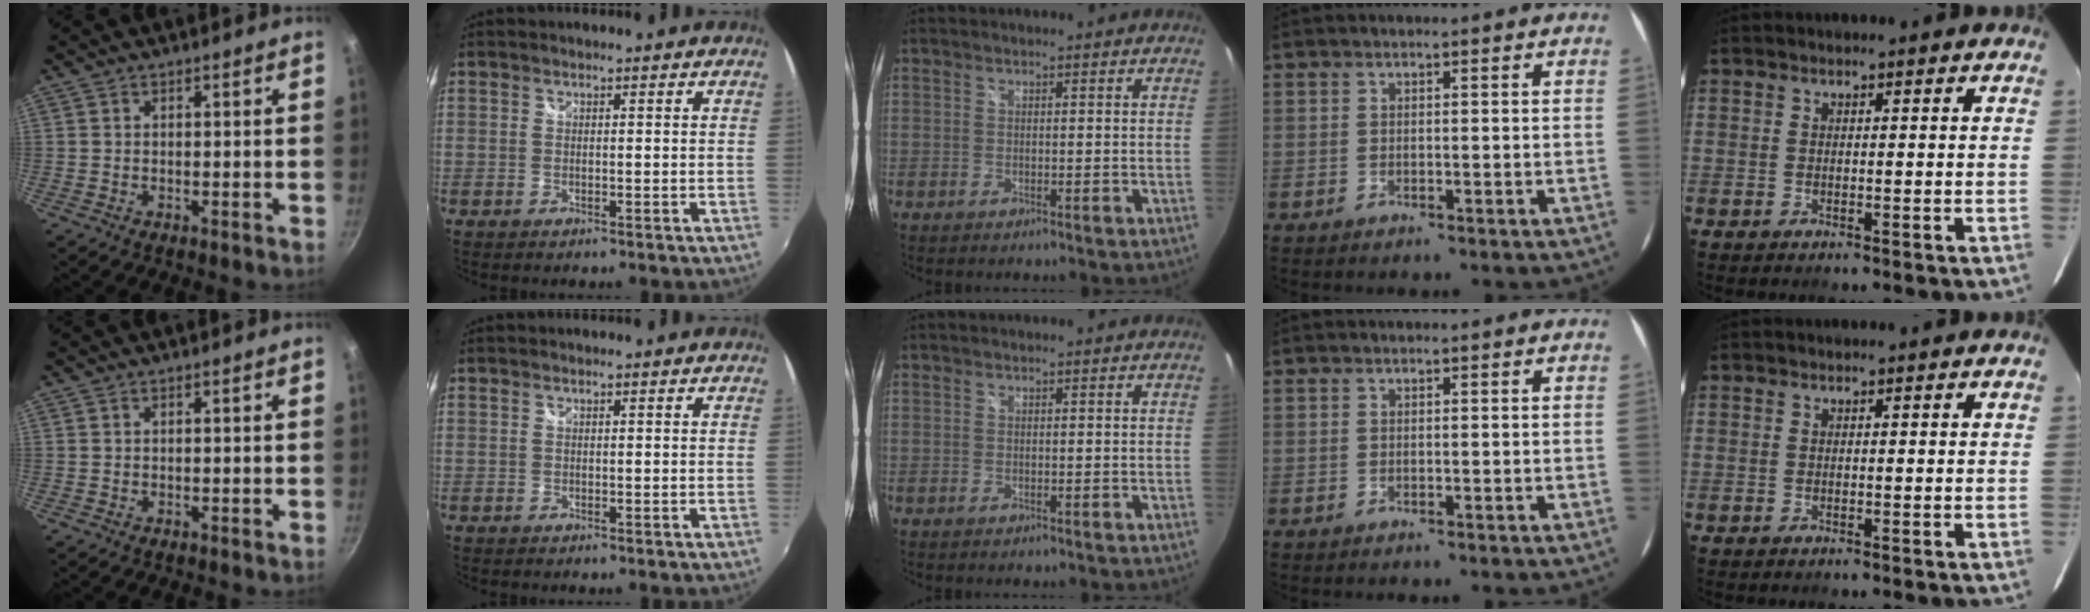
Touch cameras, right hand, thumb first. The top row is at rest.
{}